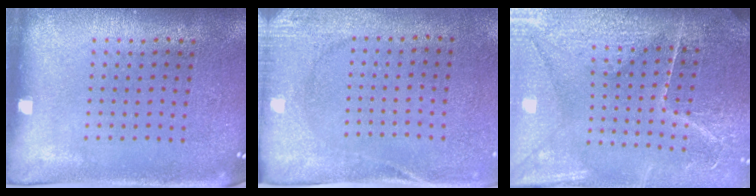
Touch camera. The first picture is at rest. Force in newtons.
{"total": 2.7, "press": 2.1, "slide": 1.7}
{"total": 4.4, "press": 4.0, "slide": 1.9}